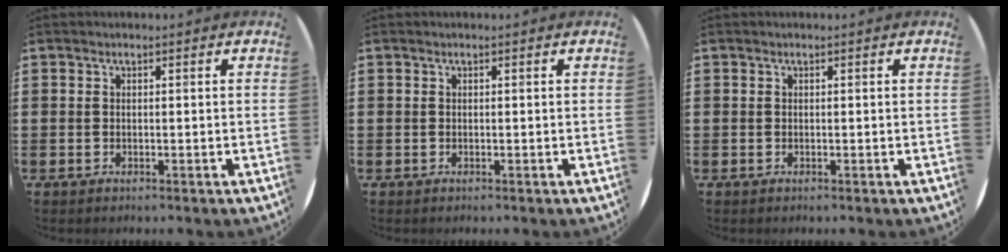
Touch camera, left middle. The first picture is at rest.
{"total": 0.0}
{"total": 0.0}